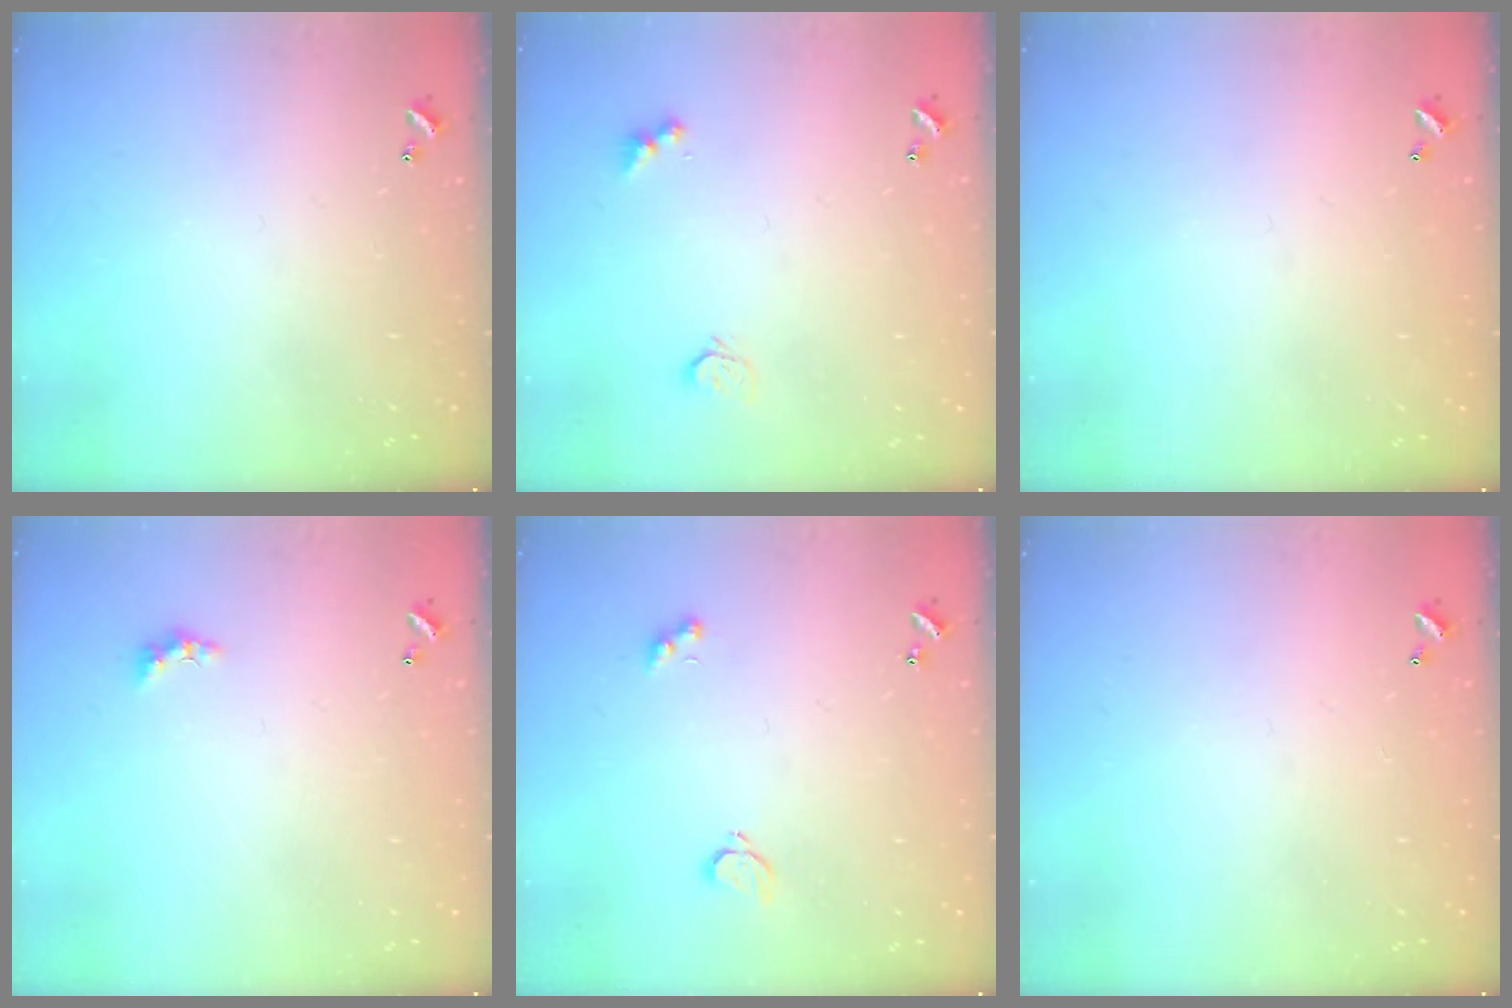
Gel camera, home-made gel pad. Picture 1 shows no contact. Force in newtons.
{"total": 3.5, "press": 3.4, "slide": 0.5}
{"total": 2.7, "press": 2.7, "slide": 0.1}
{"total": 1.3, "press": 1.2, "slide": 0.5}
{"total": 2.1, "press": 2.0, "slide": 0.5}
{"total": 2.8, "press": 2.8, "slide": 0.1}